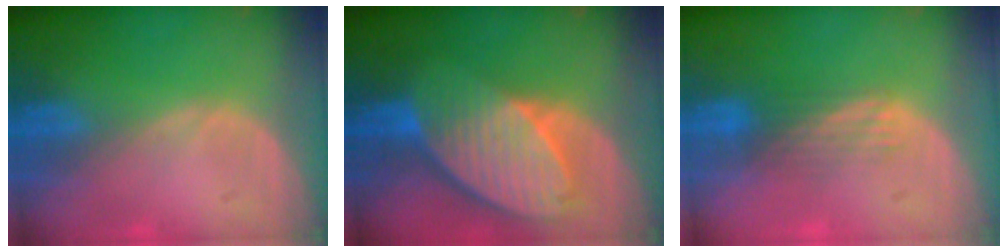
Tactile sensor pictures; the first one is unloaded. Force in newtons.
{"total": 10.2, "press": 8.8, "slide": 5.2}
{"total": 3.9, "press": 3.2, "slide": 2.3}